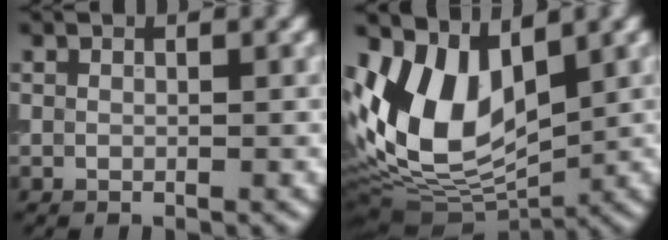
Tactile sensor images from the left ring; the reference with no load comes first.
{"total": 10.6, "force": [1.5, 6.4, 8.3], "torque": [-0.173, -0.005, 0.022]}